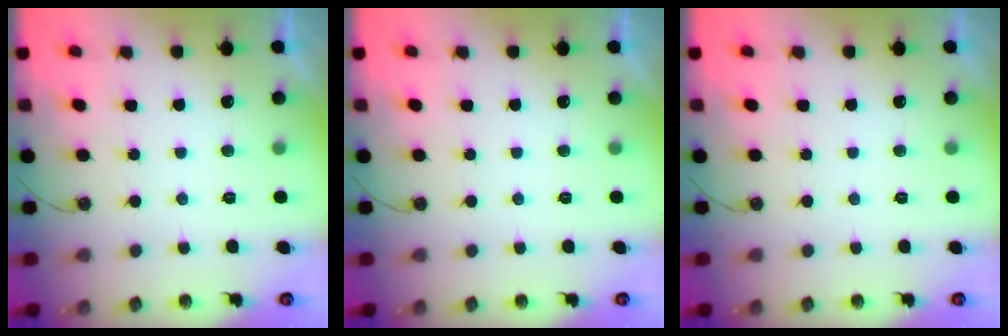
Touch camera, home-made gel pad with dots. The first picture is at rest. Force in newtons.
{"total": 0.0}
{"total": 0.0}